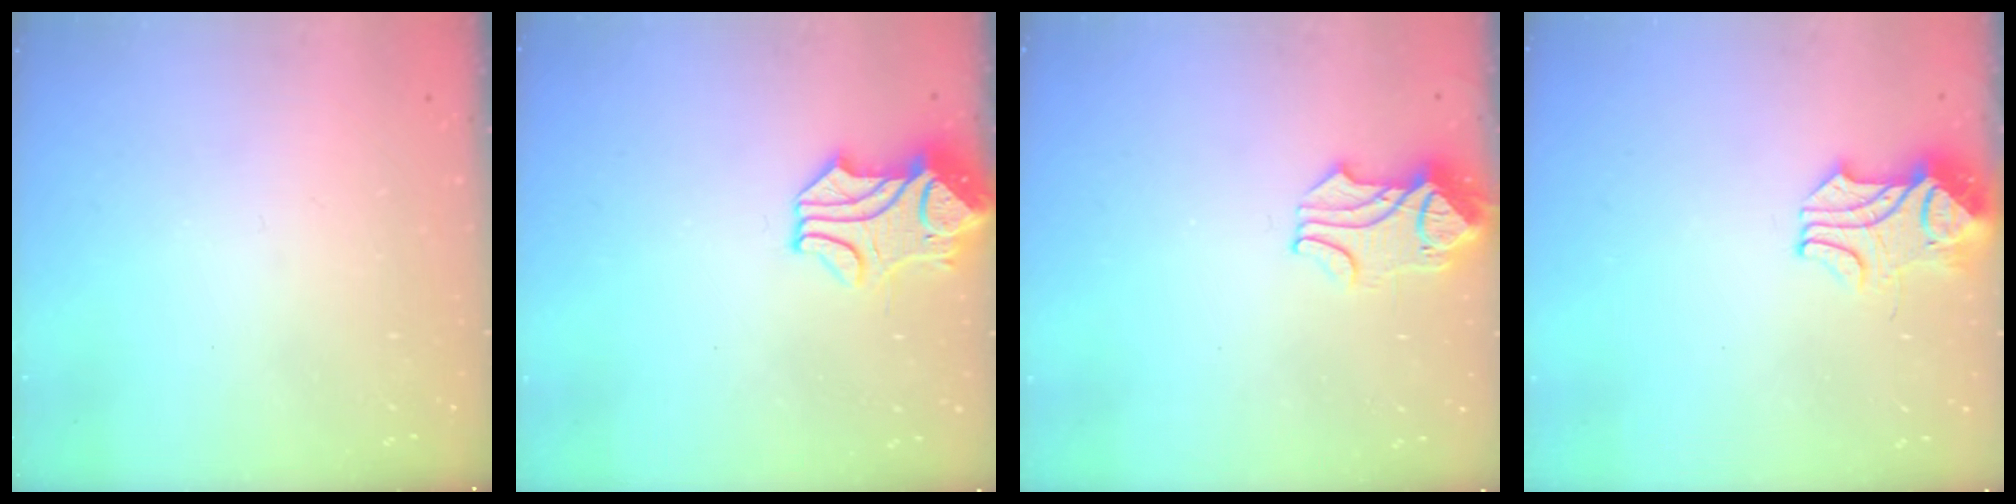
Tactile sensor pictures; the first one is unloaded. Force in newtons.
{"total": 2.0, "press": 1.6, "slide": 1.1}
{"total": 1.2, "press": 0.6, "slide": 1.0}
{"total": 2.4, "press": 2.2, "slide": 1.0}